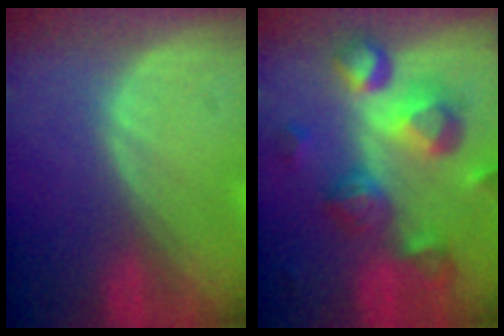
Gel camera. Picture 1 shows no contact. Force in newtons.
{"total": 10.7, "press": 9.6, "slide": 4.7}